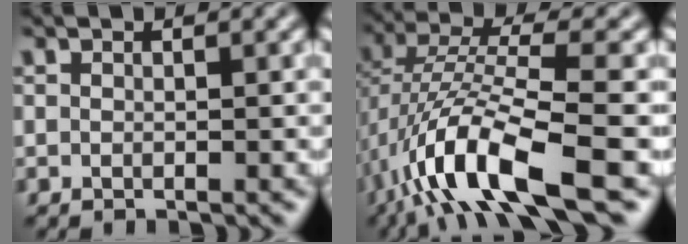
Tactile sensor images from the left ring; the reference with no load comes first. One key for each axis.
{"total": 10.4, "fx": -4.6, "fy": 2.8, "fz": 9.0, "tx": -0.177, "ty": 0.012, "tz": -0.088}